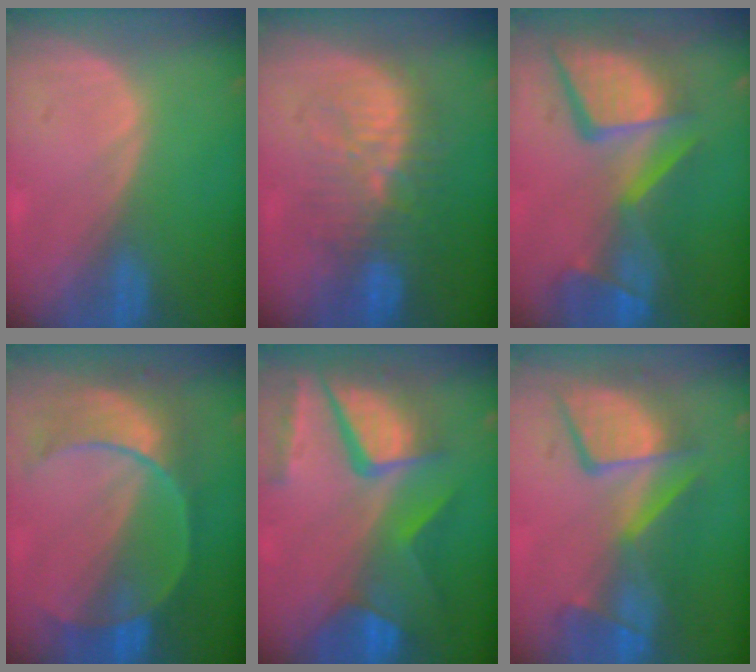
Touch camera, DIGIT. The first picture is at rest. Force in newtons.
{"total": 9.6, "press": 9.2, "slide": 2.8}
{"total": 13.9, "press": 11.3, "slide": 8.2}
{"total": 8.8, "press": 8.3, "slide": 2.8}
{"total": 11.5, "press": 9.5, "slide": 6.5}
{"total": 10.2, "press": 9.8, "slide": 2.9}